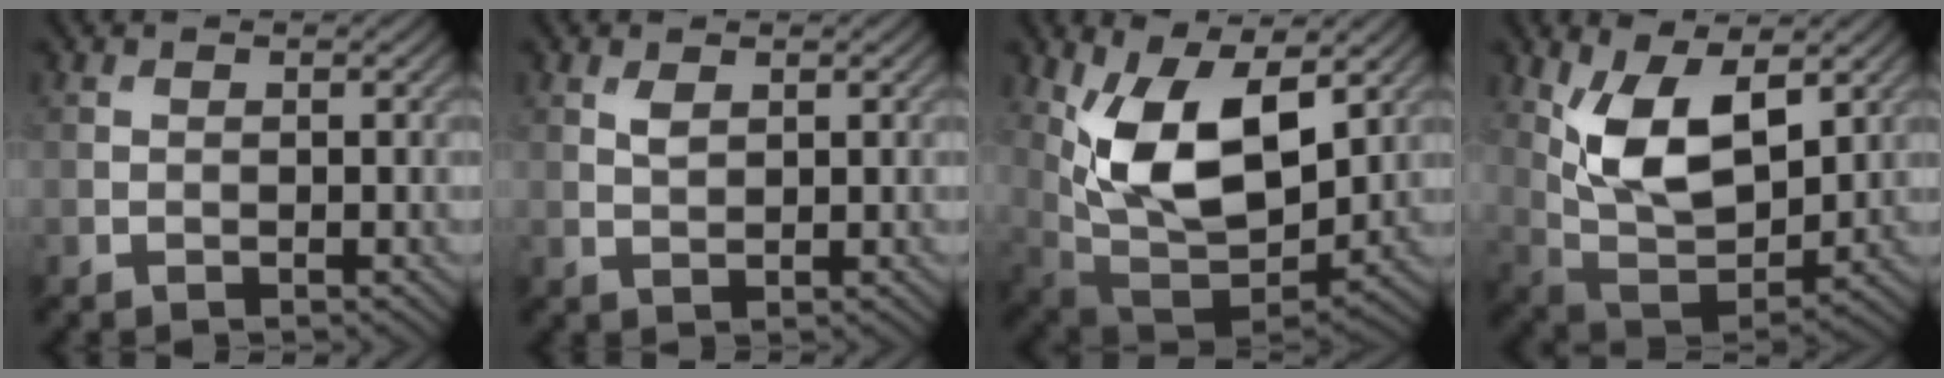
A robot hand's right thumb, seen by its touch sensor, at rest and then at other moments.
{"total": 1.5, "force": [0.8, 0.7, 1.1], "torque": [-0.027, -0.001, 0.019]}
{"total": 13.6, "force": [4.3, 7.0, 10.8], "torque": [-0.209, -0.011, 0.082]}
{"total": 11.3, "force": [4.3, 5.7, 8.7], "torque": [-0.188, -0.011, 0.086]}